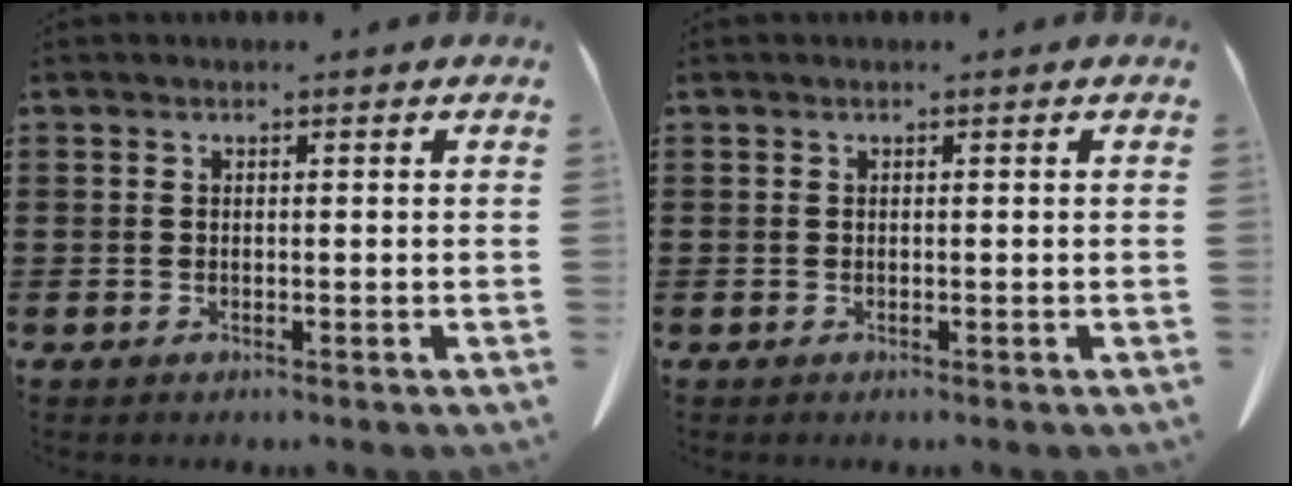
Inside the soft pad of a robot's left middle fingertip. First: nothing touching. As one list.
[{"total": 0.0}]